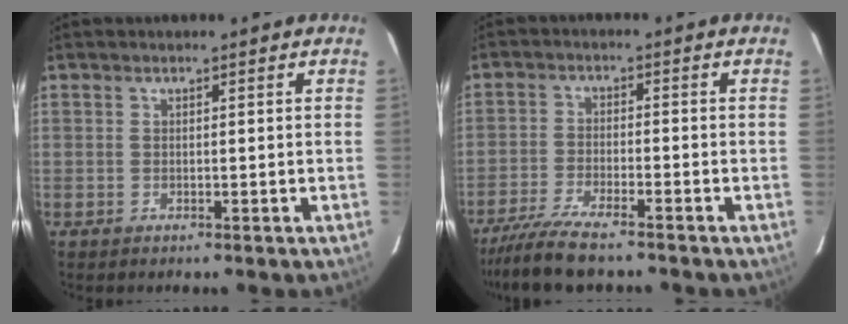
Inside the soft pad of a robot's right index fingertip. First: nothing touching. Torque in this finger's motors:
{"motor_torque": [0.67, -0.62, 0.37, 0.08]}